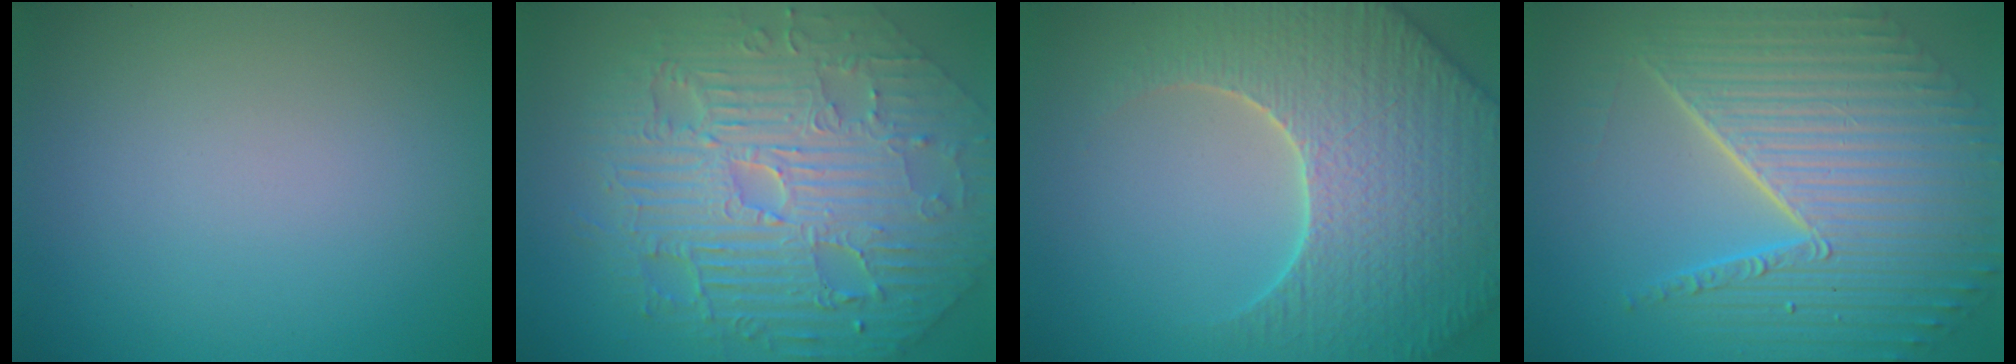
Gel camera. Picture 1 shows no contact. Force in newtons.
{"total": 11.7, "press": 7.5, "slide": 9.0}
{"total": 7.7, "press": 7.4, "slide": 2.2}
{"total": 10.6, "press": 6.9, "slide": 8.1}